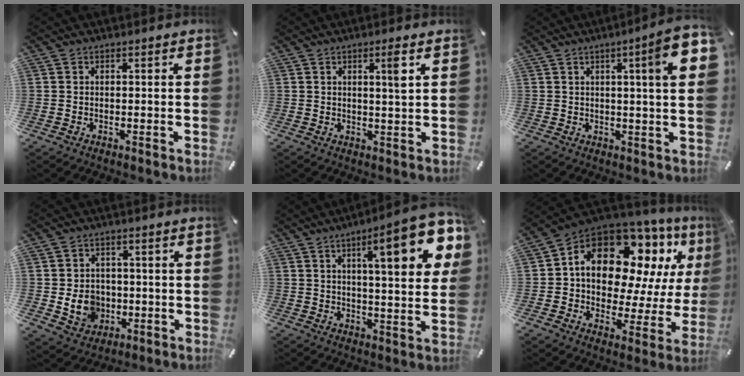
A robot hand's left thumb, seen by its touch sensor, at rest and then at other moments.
{"total": 4.0, "force": [1.6, 0.1, 3.7], "torque": [-0.059, -0.007, 0.019]}
{"total": 11.7, "force": [4.1, 1.0, 10.9], "torque": [-0.161, -0.016, 0.060]}
{"total": 7.8, "force": [-1.2, 7.0, 3.2], "torque": [-0.060, 0.007, -0.020]}
{"total": 18.8, "force": [7.7, 4.6, 16.5], "torque": [-0.235, -0.032, 0.105]}
{"total": 17.0, "force": [8.1, 11.0, 10.2], "torque": [-0.185, -0.059, 0.140]}